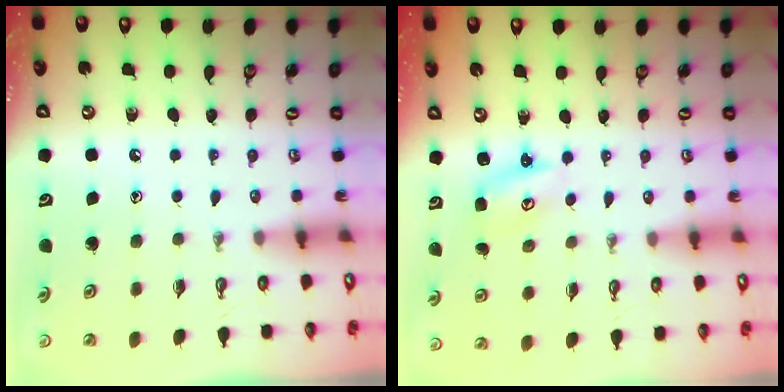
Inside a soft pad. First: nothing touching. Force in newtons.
{"total": 2.6, "press": 2.5, "slide": 0.3}